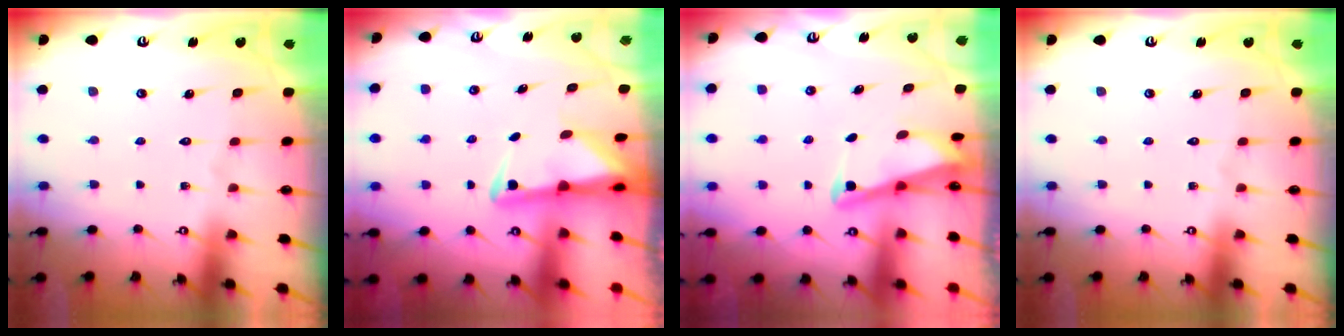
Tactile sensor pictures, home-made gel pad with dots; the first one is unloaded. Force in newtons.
{"total": 3.1, "press": 3.1, "slide": 0.6}
{"total": 2.8, "press": 2.8, "slide": 0.3}
{"total": 0.0}